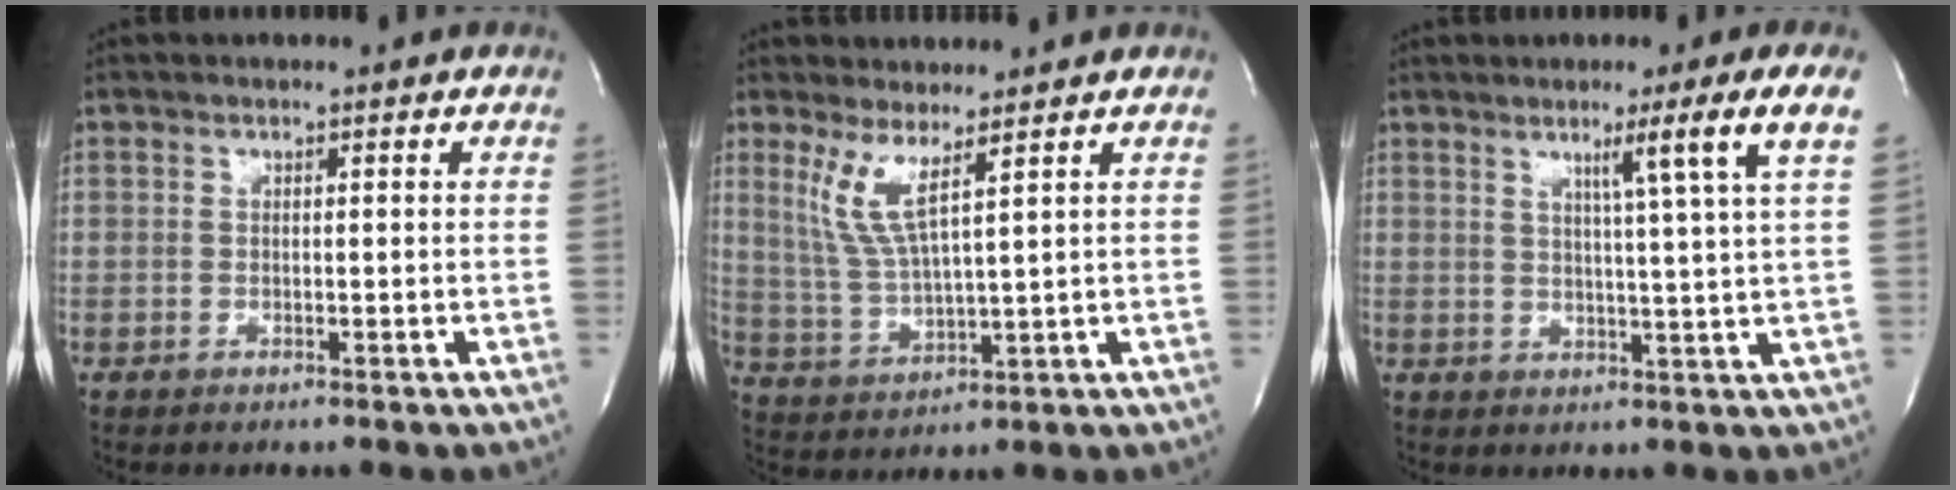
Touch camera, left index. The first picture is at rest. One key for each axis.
{"total": 6.0, "fx": 3.3, "fy": 0.0, "fz": 5.1, "tx": -0.114, "ty": -0.016, "tz": 0.075}
{"total": 7.4, "fx": 3.3, "fy": -2.5, "fz": 6.1, "tx": -0.095, "ty": -0.016, "tz": 0.052}